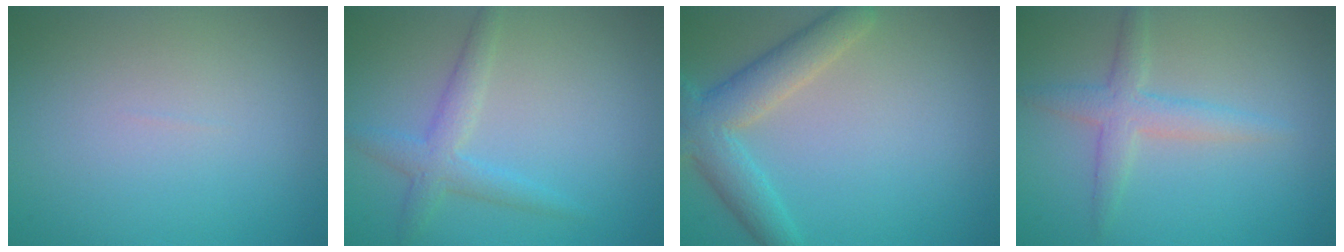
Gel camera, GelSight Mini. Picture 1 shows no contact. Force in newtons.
{"total": 2.7, "press": 2.7, "slide": 0.1}
{"total": 4.9, "press": 4.9, "slide": 0.3}
{"total": 2.8, "press": 2.8, "slide": 0.1}